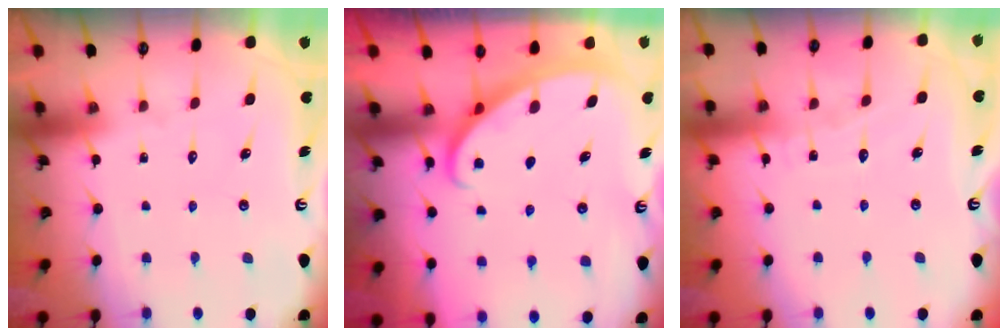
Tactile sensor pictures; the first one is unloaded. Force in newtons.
{"total": 3.0, "press": 3.0, "slide": 0.1}
{"total": 6.1, "press": 6.1, "slide": 0.6}